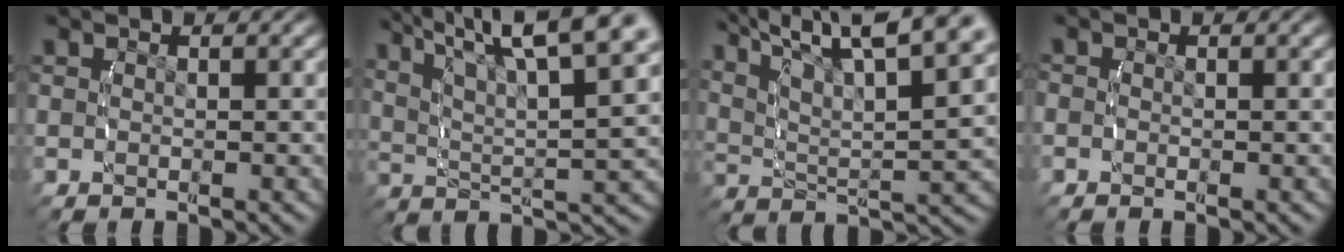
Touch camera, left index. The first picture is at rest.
{"total": 9.8, "force": [5.0, 4.4, 7.2], "torque": [-0.115, 0.003, 0.071]}
{"total": 10.4, "force": [5.3, 4.9, 7.5], "torque": [-0.121, 0.003, 0.075]}
{"total": 1.2, "force": [-0.3, 1.1, 0.4], "torque": [-0.019, -0.010, -0.008]}